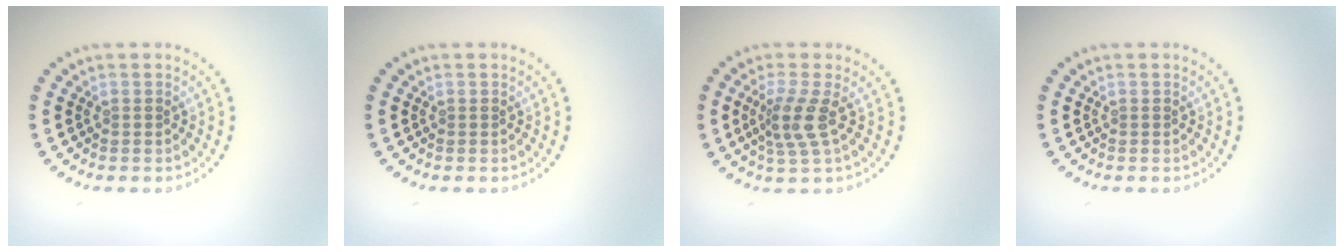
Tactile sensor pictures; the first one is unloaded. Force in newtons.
{"total": 0.0}
{"total": 2.8, "press": 2.1, "slide": 1.8}
{"total": 0.0}